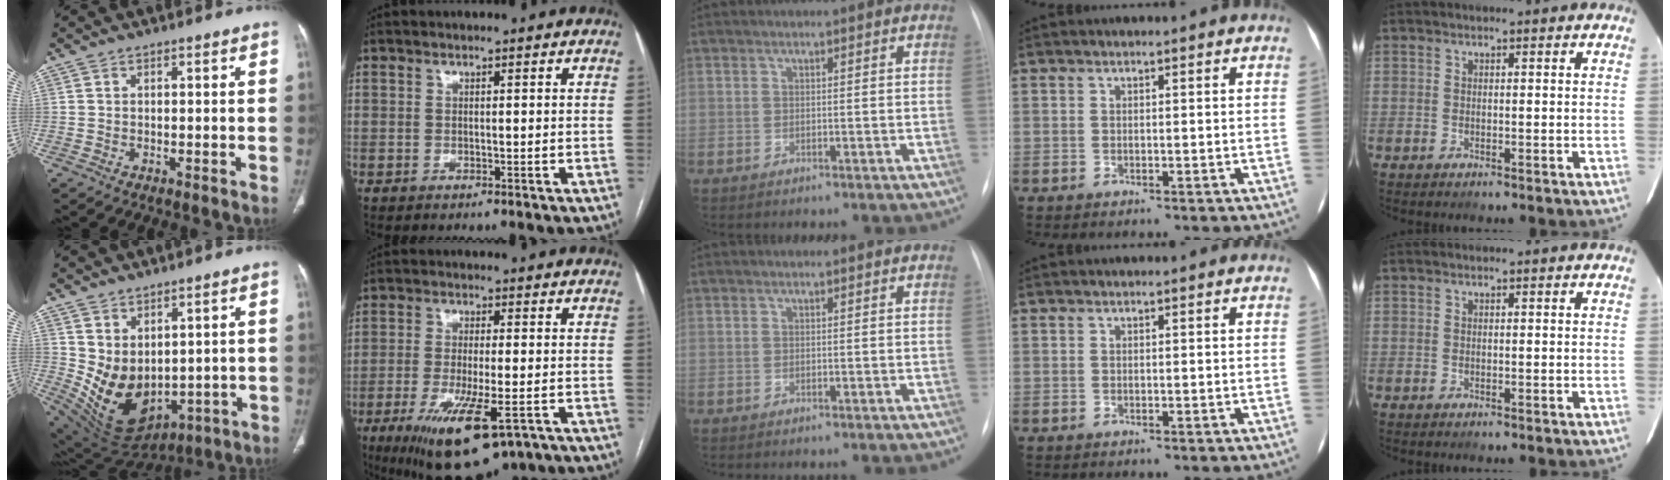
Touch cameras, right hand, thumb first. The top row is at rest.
{"thumb": {"total": 12.4, "force": [1.9, 8.4, 8.9], "torque": [-0.134, -0.031, 0.076]}, "index": {"total": 14.2, "force": [-7.6, 3.5, 11.4], "torque": [-0.188, -0.034, -0.114]}}